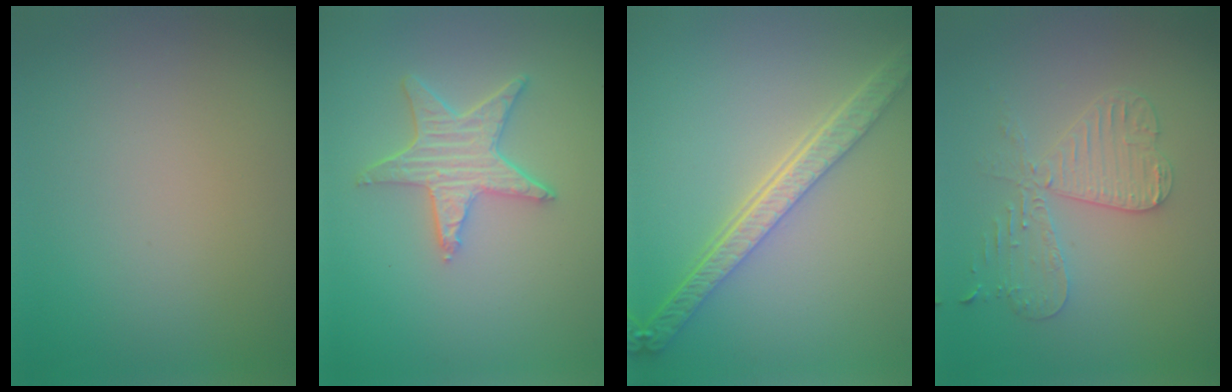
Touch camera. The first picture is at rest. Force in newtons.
{"total": 4.5, "press": 3.7, "slide": 2.6}
{"total": 5.3, "press": 4.2, "slide": 3.4}
{"total": 4.4, "press": 3.8, "slide": 2.2}